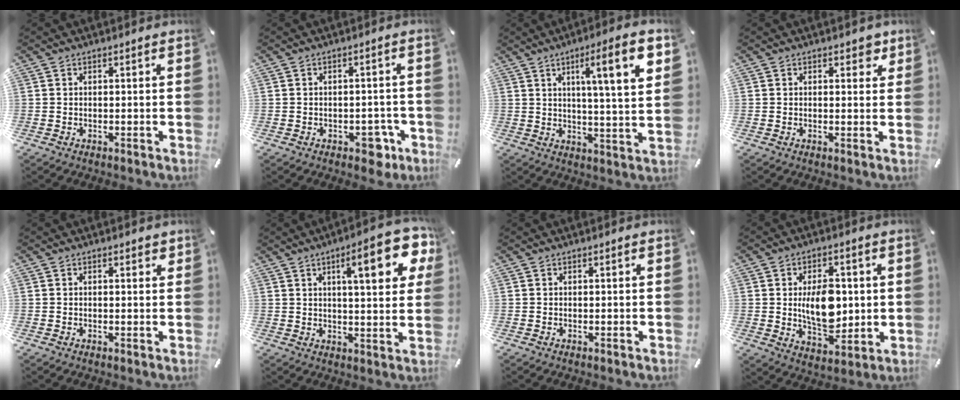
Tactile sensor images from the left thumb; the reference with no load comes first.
{"total": 5.6, "force": [-2.8, 3.4, 3.5], "torque": [-0.037, 0.015, -0.050]}
{"total": 13.7, "force": [5.7, 1.8, 12.4], "torque": [-0.194, -0.016, 0.081]}
{"total": 2.8, "force": [1.4, 1.7, 1.7], "torque": [-0.007, -0.005, 0.015]}
{"total": 1.0, "force": [0.3, 0.4, 0.8], "torque": [-0.010, -0.001, 0.004]}
{"total": 15.7, "force": [6.8, 4.5, 13.4], "torque": [-0.189, -0.022, 0.098]}
{"total": 0.0}
{"total": 11.4, "force": [0.8, 7.2, 8.8], "torque": [-0.142, -0.003, 0.011]}